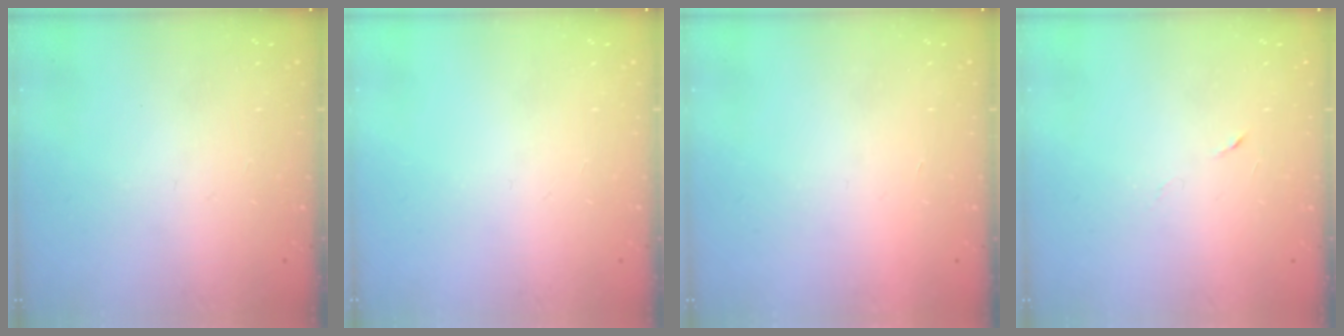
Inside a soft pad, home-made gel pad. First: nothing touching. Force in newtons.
{"total": 0.0}
{"total": 1.7, "press": 1.7, "slide": 0.1}
{"total": 2.9, "press": 2.7, "slide": 1.0}